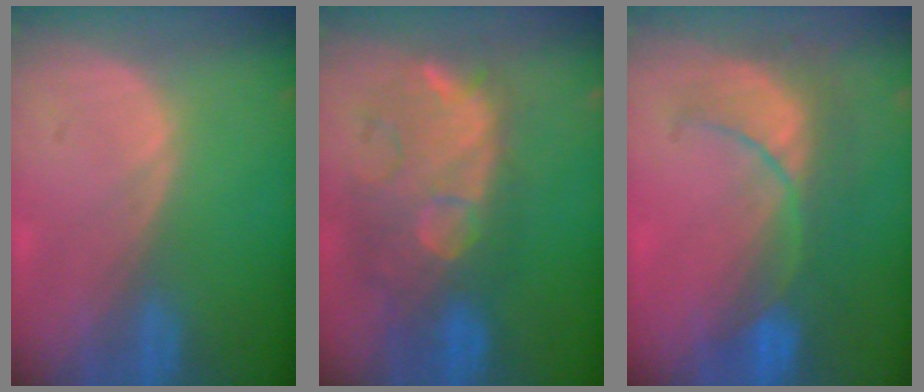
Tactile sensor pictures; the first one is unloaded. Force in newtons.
{"total": 10.8, "press": 10.1, "slide": 3.8}
{"total": 8.1, "press": 7.9, "slide": 1.6}